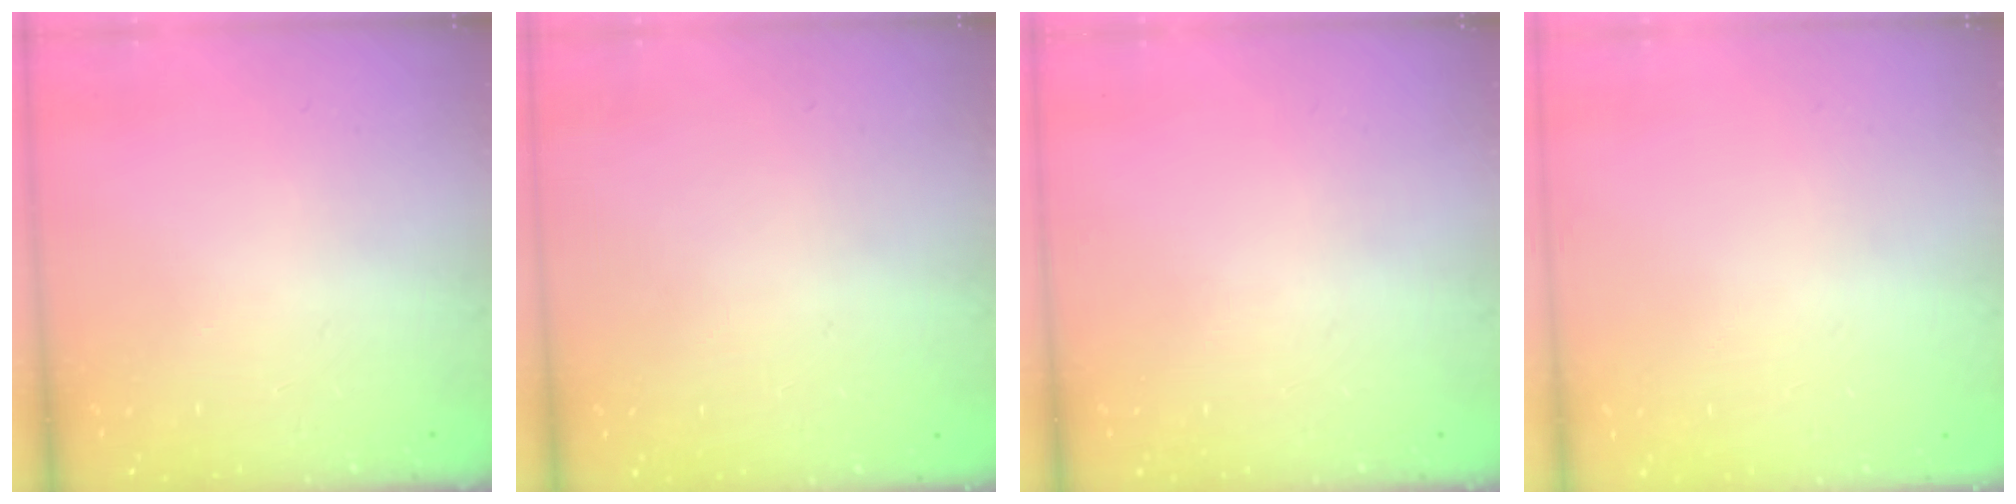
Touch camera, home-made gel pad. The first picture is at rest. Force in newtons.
{"total": 0.0}
{"total": 0.0}
{"total": 0.5, "press": 0.5, "slide": 0.1}